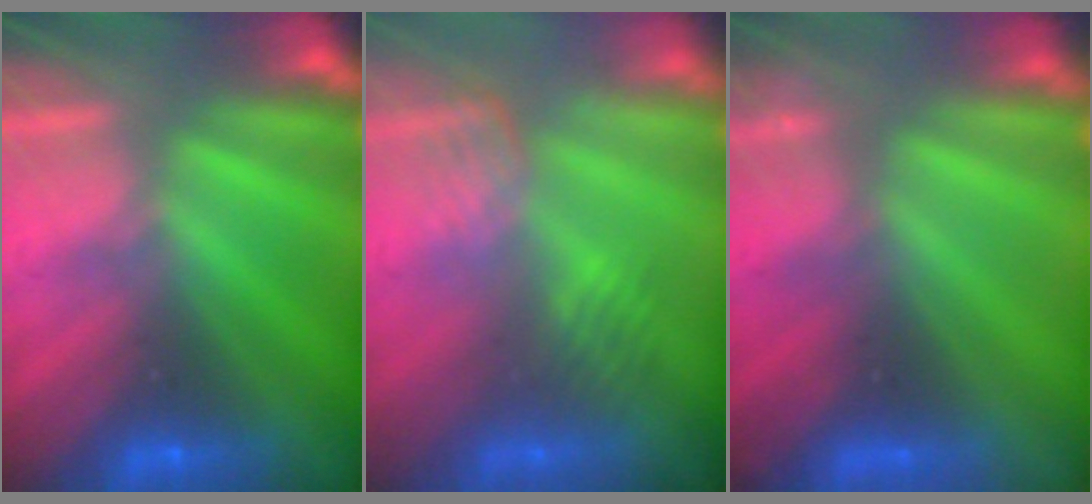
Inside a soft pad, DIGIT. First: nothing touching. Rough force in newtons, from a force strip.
{"total": 2.8}
{"total": 3.5}